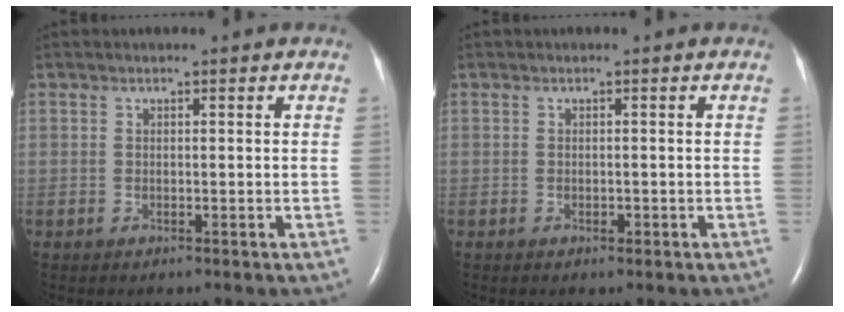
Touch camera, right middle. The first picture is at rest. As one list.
[{"total": 0.6, "force": [-0.3, 0.3, 0.4], "torque": [-0.007, 0.000, -0.002]}]